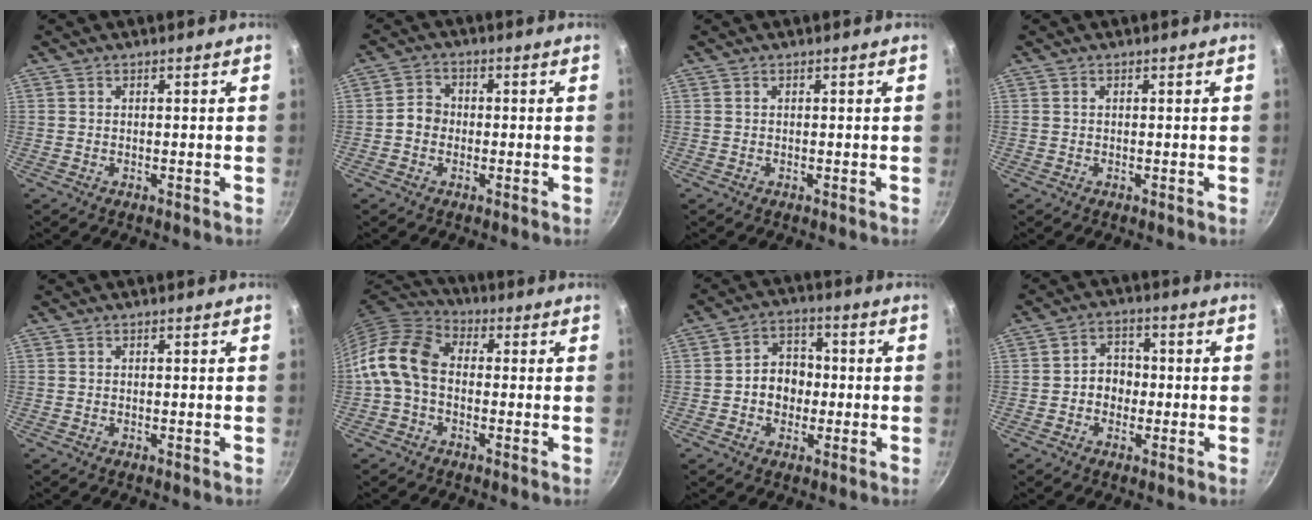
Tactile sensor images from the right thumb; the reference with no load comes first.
{"total": 3.7, "force": [-0.8, 3.3, 1.7], "torque": [-0.010, 0.017, -0.022]}
{"total": 0.0}
{"total": 0.0}
{"total": 0.0}
{"total": 11.1, "force": [-1.1, 7.9, 7.7], "torque": [-0.131, 0.034, -0.043]}
{"total": 7.7, "force": [-0.7, 6.3, 4.3], "torque": [-0.031, 0.019, -0.017]}
{"total": 5.4, "force": [-0.8, 4.5, 2.8], "torque": [-0.011, 0.018, -0.016]}